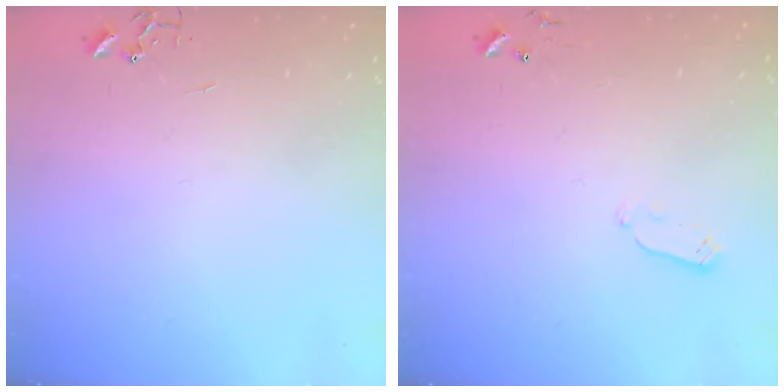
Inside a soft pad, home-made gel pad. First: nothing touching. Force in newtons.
{"total": 2.9, "press": 2.9, "slide": 0.4}